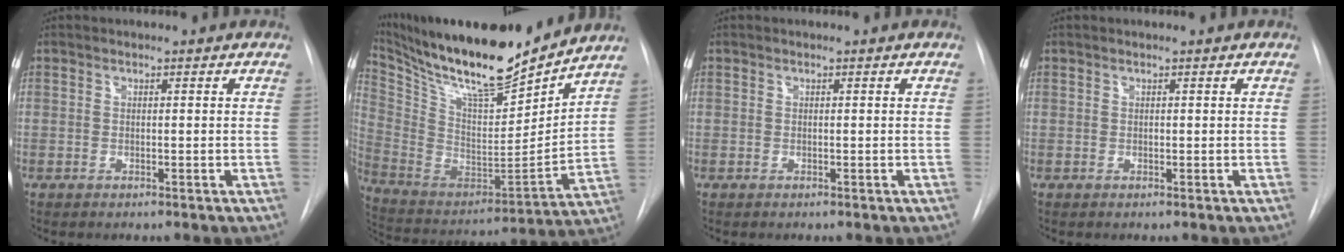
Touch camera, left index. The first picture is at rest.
{"total": 23.6, "force": [20.4, 3.2, 11.4], "torque": [-0.233, -0.022, 0.350]}
{"total": 0.0}
{"total": 0.0}